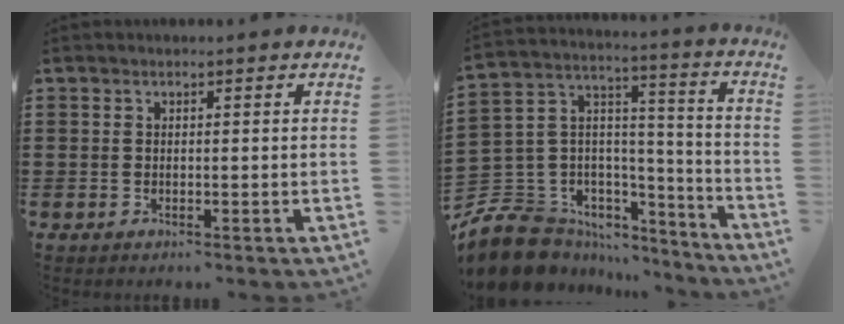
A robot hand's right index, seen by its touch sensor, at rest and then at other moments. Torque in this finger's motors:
{"motor_torque": [-1.20, 0.80, -0.48, -0.21]}